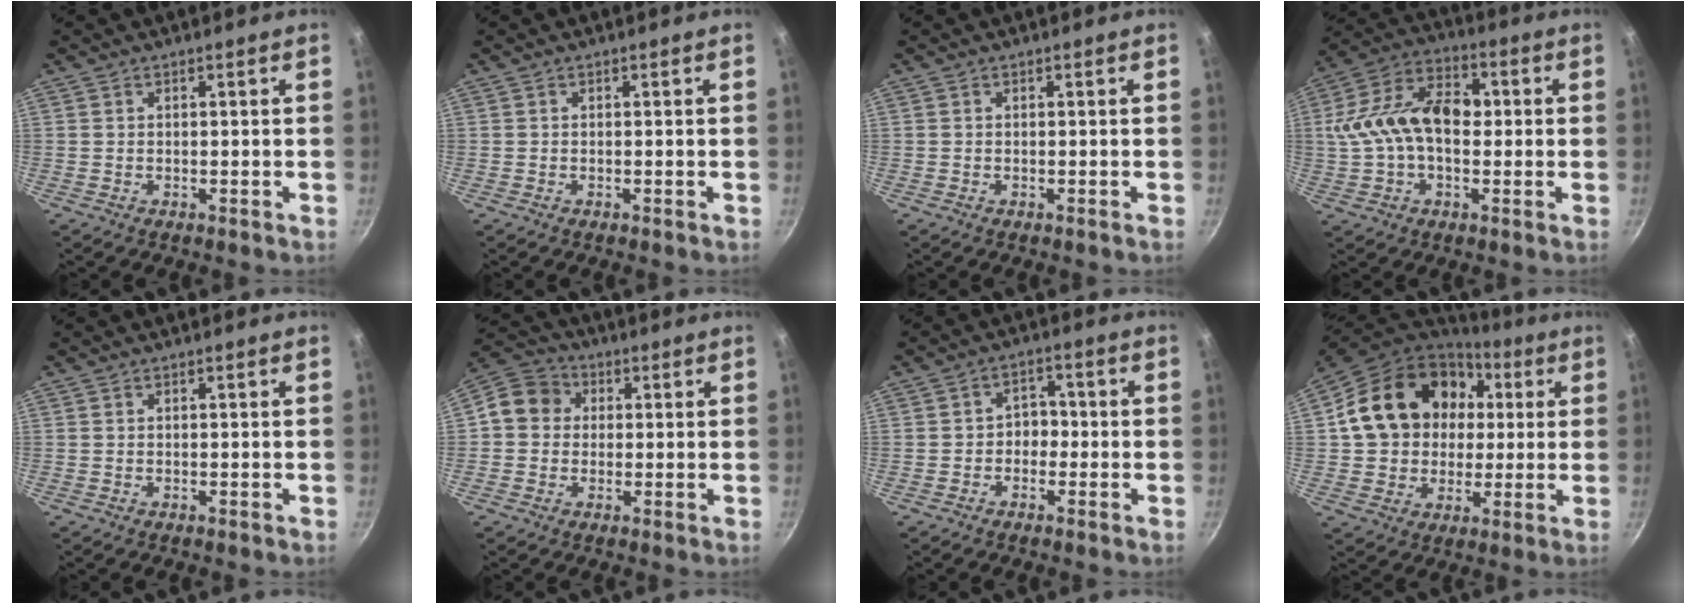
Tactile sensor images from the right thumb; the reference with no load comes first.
{"total": 0.0}
{"total": 0.0}
{"total": 15.8, "force": [0.5, 10.3, 11.9], "torque": [-0.187, 0.036, -0.010]}
{"total": 0.0}
{"total": 8.3, "force": [0.9, 7.5, 3.5], "torque": [-0.031, 0.019, -0.005]}
{"total": 3.4, "force": [-1.1, 2.8, 1.7], "torque": [0.009, 0.019, -0.025]}
{"total": 21.2, "force": [4.6, 17.1, 11.7], "torque": [-0.186, 0.031, 0.083]}